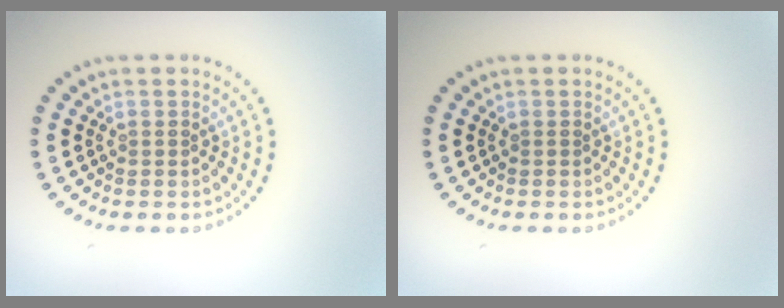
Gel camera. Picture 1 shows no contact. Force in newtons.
{"total": 0.0}